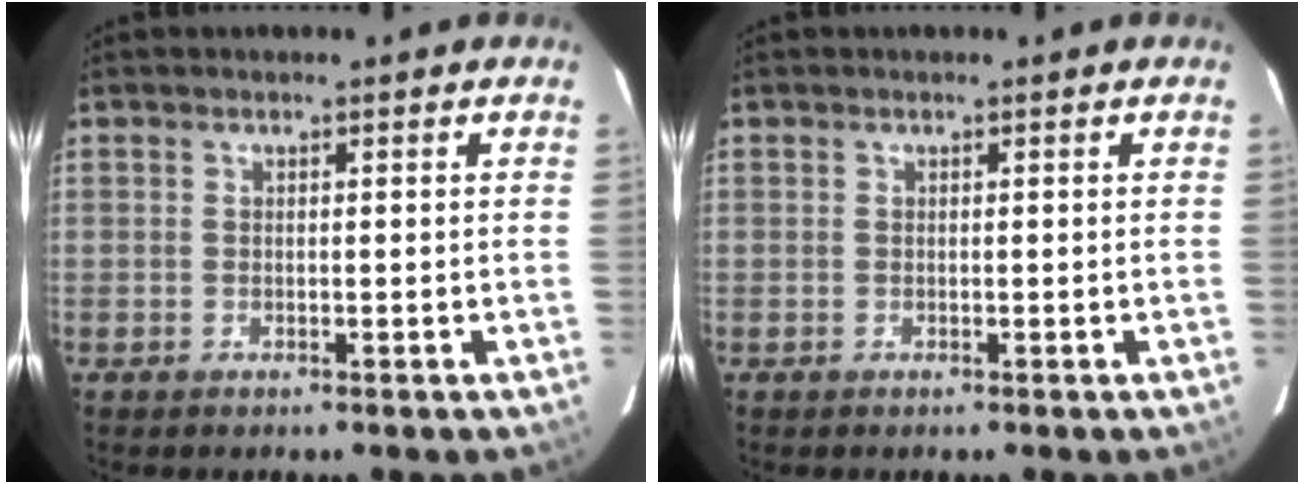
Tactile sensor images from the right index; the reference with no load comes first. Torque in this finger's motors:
{"motor_torque": [0.11, 0.04, -0.02, 0.01]}